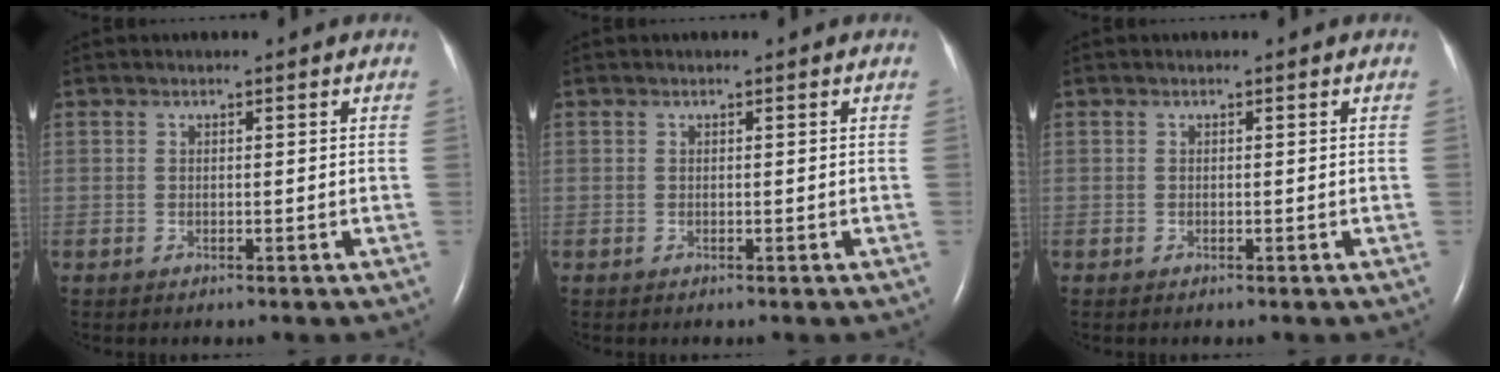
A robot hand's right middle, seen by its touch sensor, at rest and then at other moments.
{"total": 0.0}
{"total": 0.0}